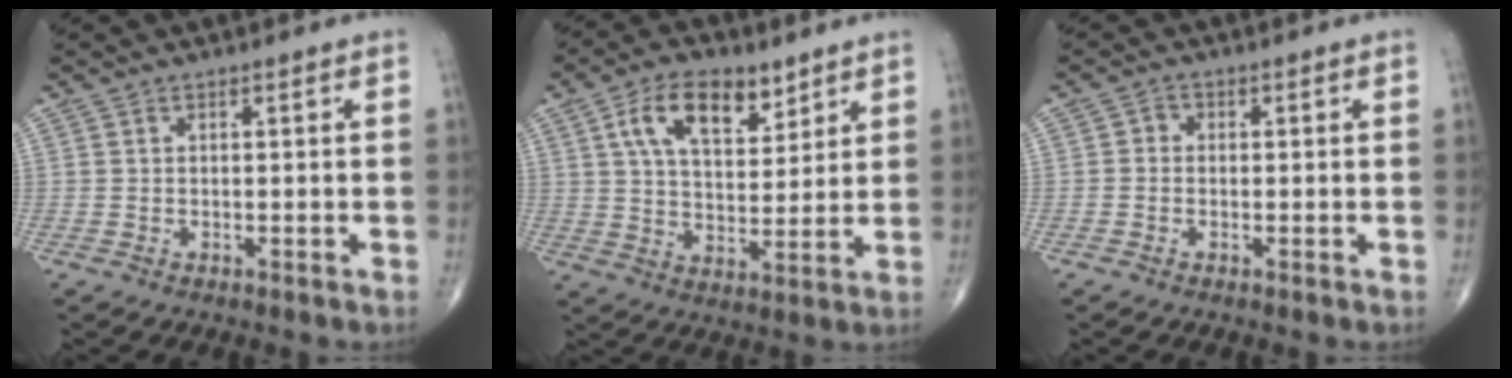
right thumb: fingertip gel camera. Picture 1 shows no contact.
{"total": 12.2, "force": [6.1, 6.5, 8.4], "torque": [-0.120, -0.022, 0.110]}
{"total": 1.5, "force": [-0.2, 1.3, 0.7], "torque": [0.000, 0.005, -0.011]}